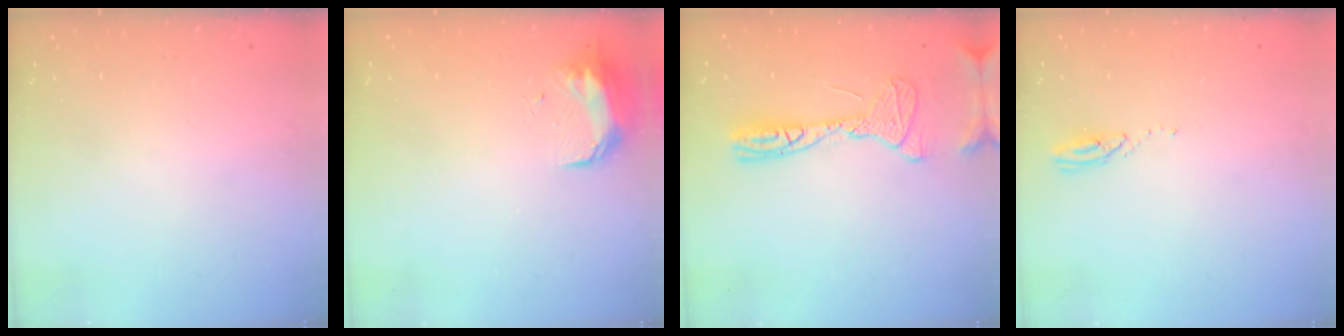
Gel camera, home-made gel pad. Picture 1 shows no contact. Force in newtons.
{"total": 8.7, "press": 8.7, "slide": 0.6}
{"total": 12.5, "press": 12.3, "slide": 2.3}
{"total": 3.0, "press": 3.0, "slide": 0.1}